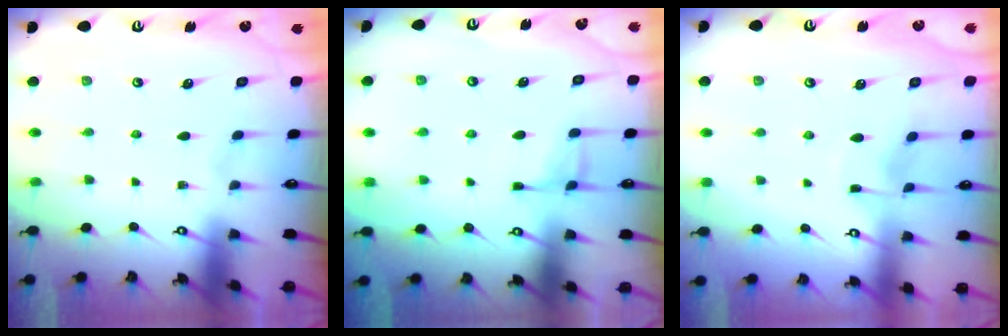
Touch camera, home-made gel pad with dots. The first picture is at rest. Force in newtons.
{"total": 4.8, "press": 4.7, "slide": 0.7}
{"total": 4.1, "press": 4.1, "slide": 0.3}